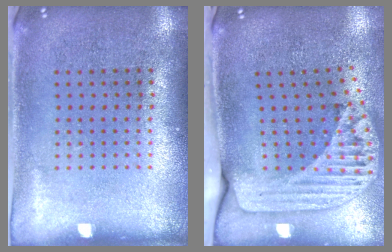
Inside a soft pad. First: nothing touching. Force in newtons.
{"total": 2.4, "press": 1.7, "slide": 1.6}